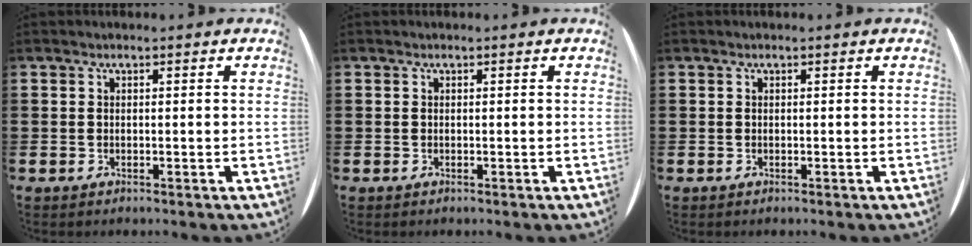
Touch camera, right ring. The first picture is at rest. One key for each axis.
{"total": 0.0}
{"total": 0.0}